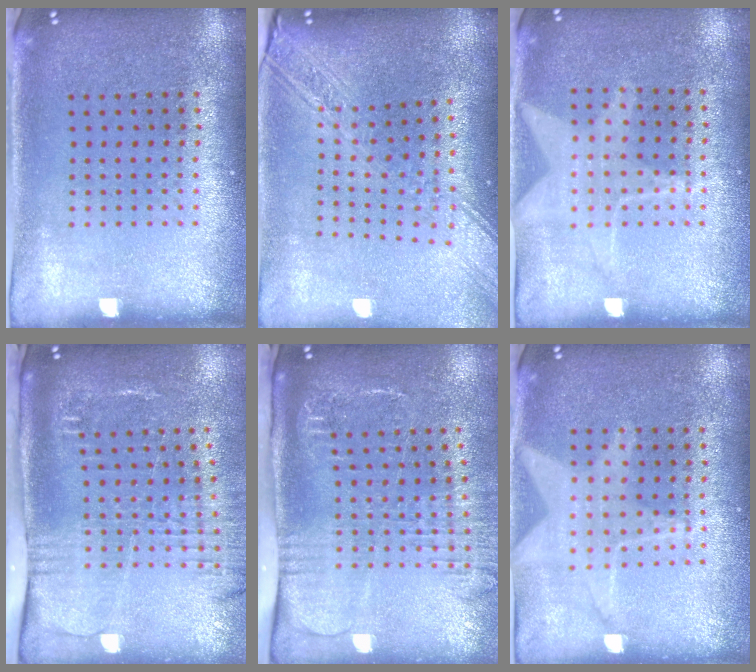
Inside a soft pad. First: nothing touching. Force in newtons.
{"total": 2.7, "press": 2.1, "slide": 1.7}
{"total": 1.2, "press": 1.2, "slide": 0.1}
{"total": 2.7, "press": 2.1, "slide": 1.7}
{"total": 2.6, "press": 2.0, "slide": 1.7}
{"total": 1.3, "press": 1.3, "slide": 0.5}